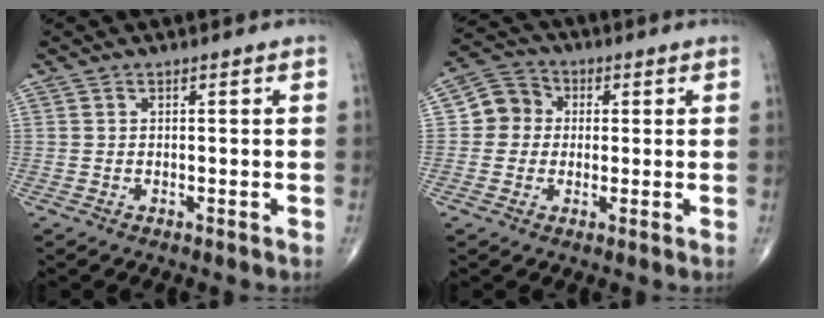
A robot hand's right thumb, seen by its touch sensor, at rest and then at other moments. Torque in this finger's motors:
{"motor_torque": [-0.43, 0.46, 0.10, -0.20, 0.06]}